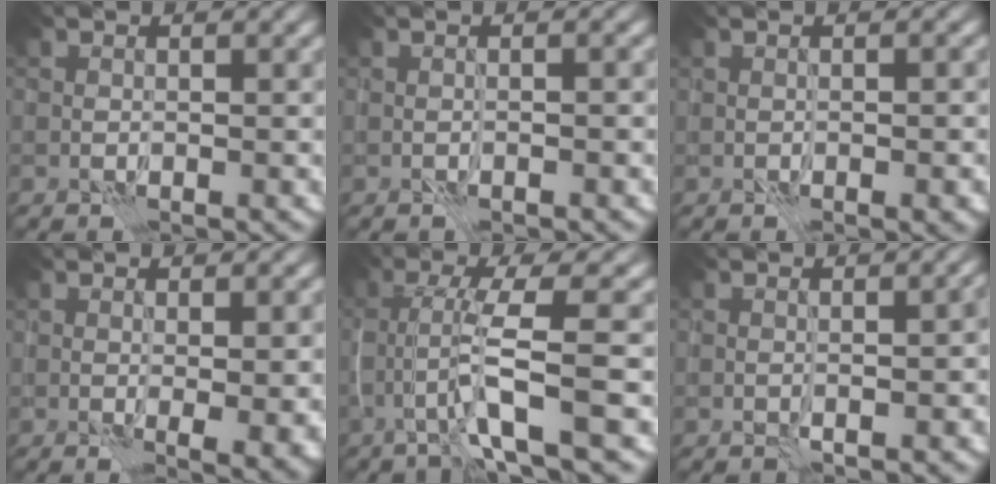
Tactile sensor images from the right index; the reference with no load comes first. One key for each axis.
{"total": 0.7, "fx": -0.4, "fy": -0.1, "fz": 0.7, "tx": -0.012, "ty": 0.001, "tz": -0.011}
{"total": 2.3, "fx": -1.0, "fy": 0.5, "fz": 2.0, "tx": -0.024, "ty": 0.004, "tz": -0.008}
{"total": 4.0, "fx": -0.6, "fy": 1.0, "fz": 3.9, "tx": -0.060, "ty": -0.014, "tz": 0.000}
{"total": 5.3, "fx": -1.9, "fy": -0.1, "fz": 5.0, "tx": -0.095, "ty": 0.005, "tz": -0.037}
{"total": 2.0, "fx": -0.8, "fy": 0.3, "fz": 1.8, "tx": -0.023, "ty": 0.002, "tz": -0.009}